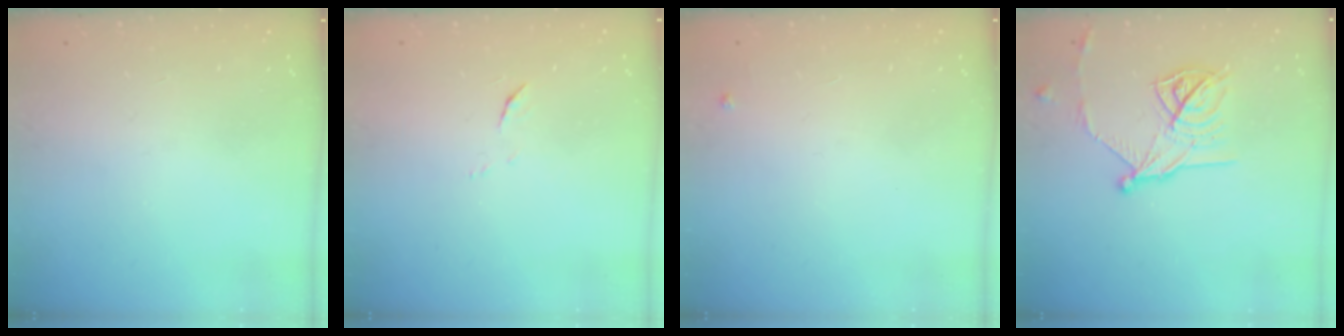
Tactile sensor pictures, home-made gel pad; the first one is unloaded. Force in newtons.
{"total": 4.1, "press": 4.1, "slide": 0.3}
{"total": 3.0, "press": 3.0, "slide": 0.5}
{"total": 14.7, "press": 14.7, "slide": 0.6}